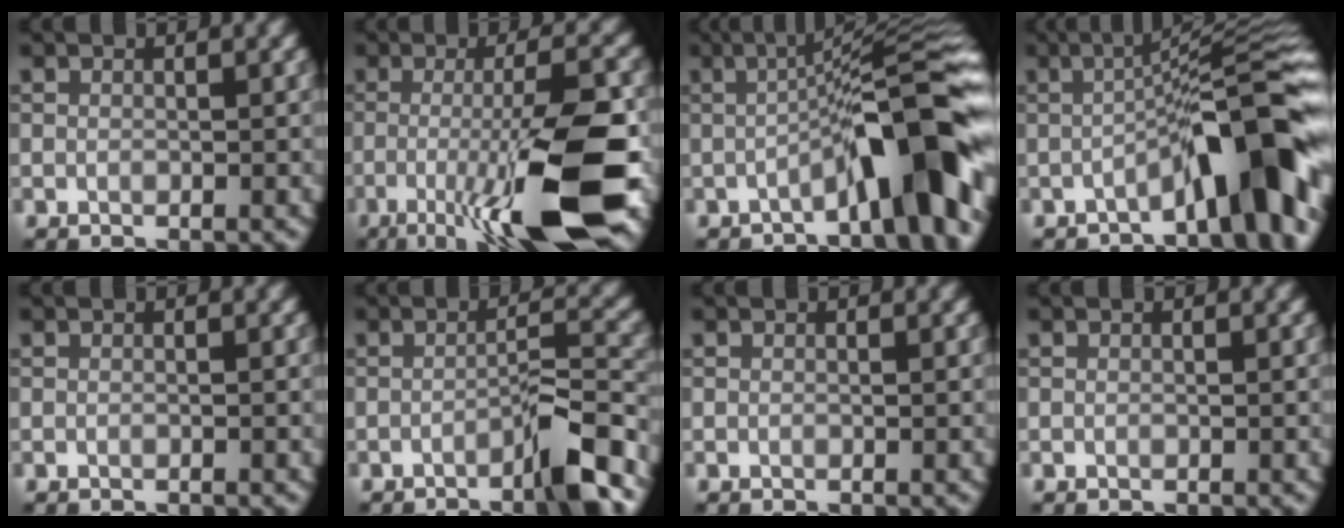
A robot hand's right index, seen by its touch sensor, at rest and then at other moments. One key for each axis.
{"total": 11.3, "fx": -3.8, "fy": 1.8, "fz": 10.5, "tx": -0.157, "ty": 0.001, "tz": -0.070}
{"total": 9.2, "fx": -3.3, "fy": 1.4, "fz": 8.5, "tx": -0.110, "ty": 0.027, "tz": -0.059}
{"total": 8.8, "fx": -3.8, "fy": 1.5, "fz": 7.8, "tx": -0.098, "ty": 0.028, "tz": -0.065}
{"total": 0.0}
{"total": 4.6, "fx": -2.7, "fy": 0.4, "fz": 3.7, "tx": -0.051, "ty": 0.015, "tz": -0.053}
{"total": 0.0}
{"total": 0.0}